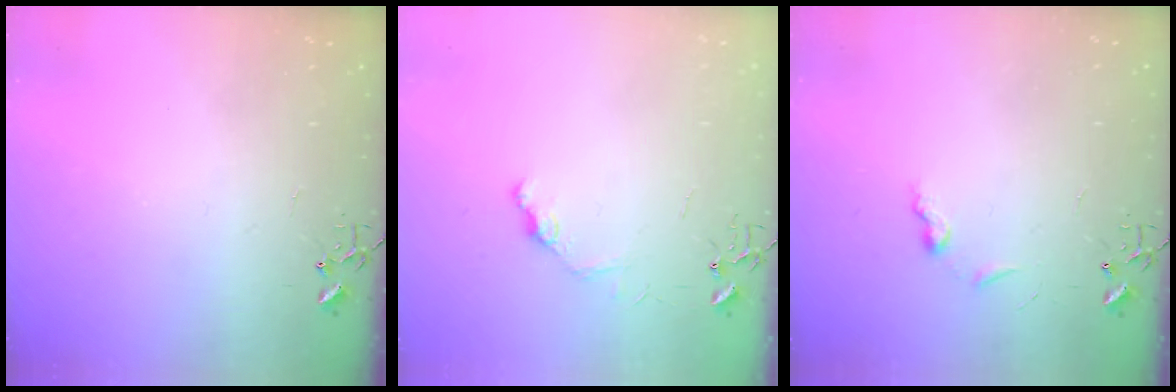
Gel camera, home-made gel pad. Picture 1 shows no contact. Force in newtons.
{"total": 8.2, "press": 8.2, "slide": 0.8}
{"total": 5.6, "press": 5.6, "slide": 0.7}